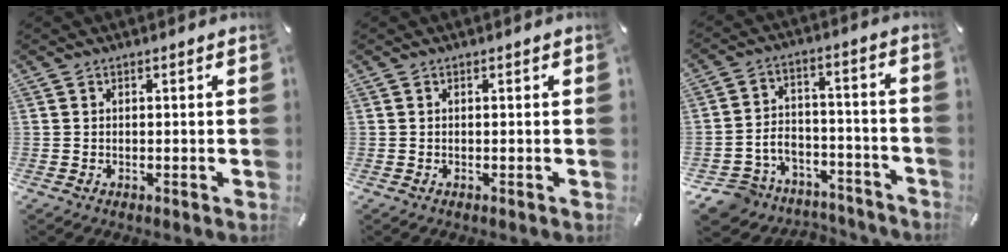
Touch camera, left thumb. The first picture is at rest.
{"total": 0.0}
{"total": 7.4, "force": [-3.8, 6.3, 1.0], "torque": [-0.021, 0.022, -0.065]}